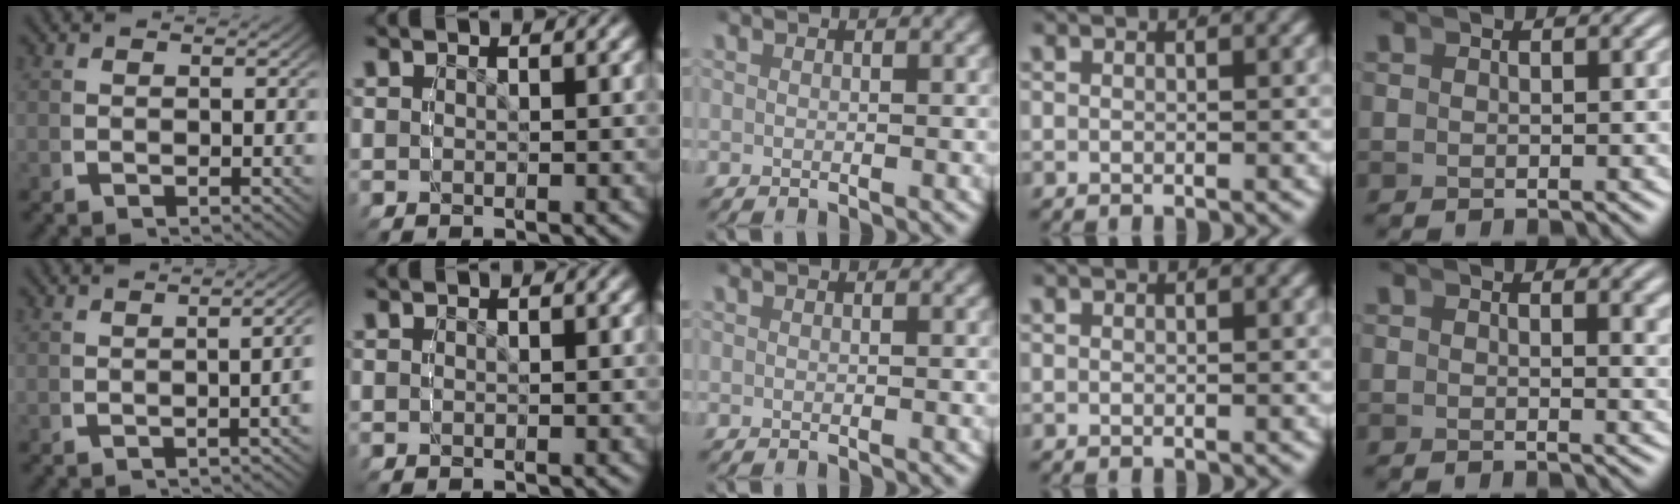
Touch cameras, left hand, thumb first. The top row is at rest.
{"thumb": {"total": 4.3, "force": [-0.2, 1.4, 4.1], "torque": [-0.040, 0.020, -0.011]}, "little": {"total": 1.2, "force": [0.9, -0.2, 0.8], "torque": [-0.011, -0.005, 0.012]}}